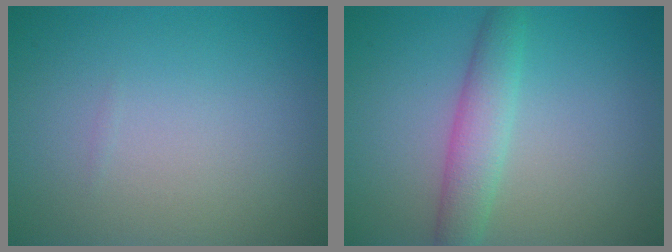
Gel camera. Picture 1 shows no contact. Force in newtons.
{"total": 3.4, "press": 3.4, "slide": 0.0}